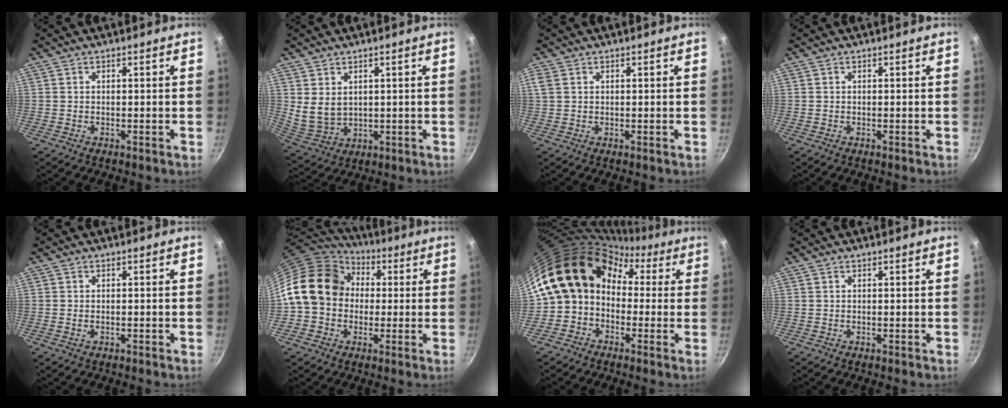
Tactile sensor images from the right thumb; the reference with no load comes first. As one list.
[{"total": 6.4, "force": [2.0, 4.7, 3.9], "torque": [-0.061, -0.021, 0.056]}, {"total": 2.0, "force": [0.8, 1.3, 1.2], "torque": [-0.027, 0.004, 0.020]}, {"total": 0.0}, {"total": 0.9, "force": [-0.4, 0.5, 0.6], "torque": [-0.016, 0.002, -0.008]}, {"total": 16.1, "force": [1.5, 13.4, 8.9], "torque": [-0.123, 0.036, 0.015]}, {"total": 15.8, "force": [1.0, 13.1, 8.7], "torque": [-0.124, 0.055, -0.006]}, {"total": 0.0}]